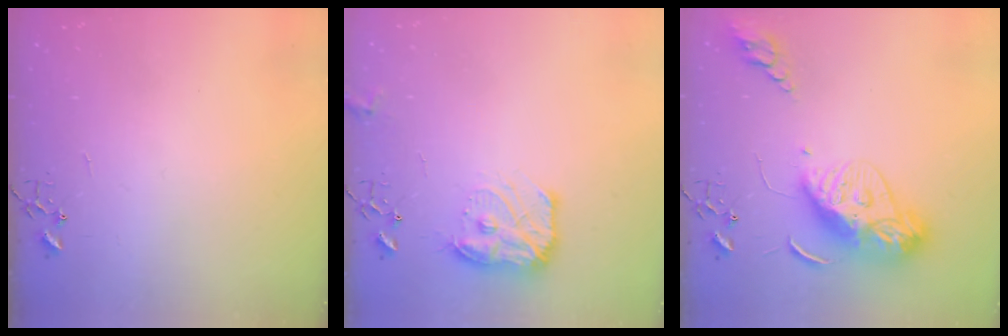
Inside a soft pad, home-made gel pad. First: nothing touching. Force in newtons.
{"total": 12.6, "press": 12.6, "slide": 0.6}
{"total": 14.4, "press": 14.4, "slide": 1.3}